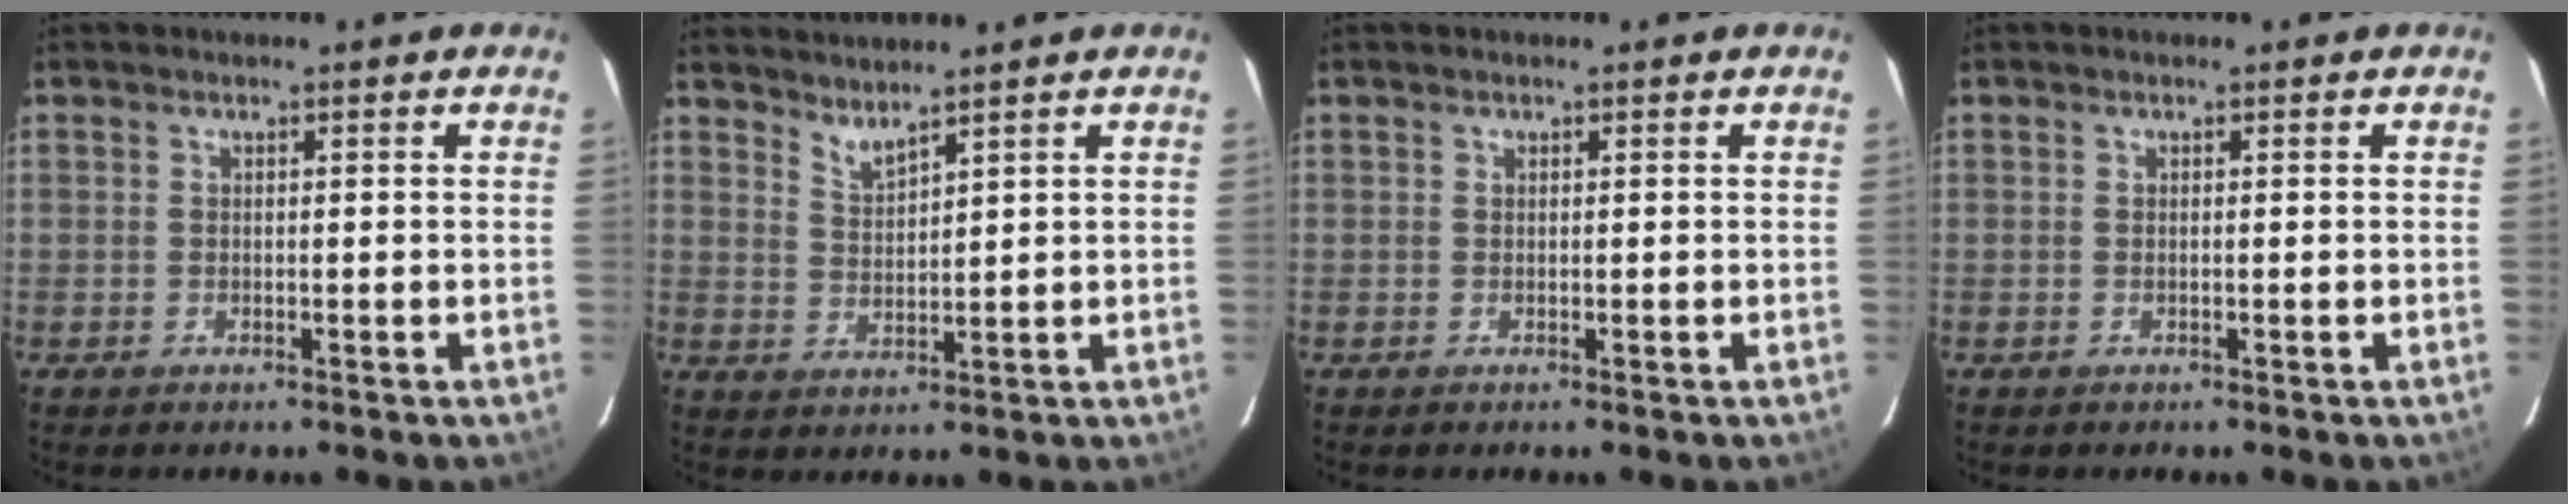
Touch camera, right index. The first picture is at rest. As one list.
[{"total": 3.2, "force": [3.0, 0.0, 1.2], "torque": [-0.023, -0.006, 0.055]}, {"total": 0.0}, {"total": 0.0}]